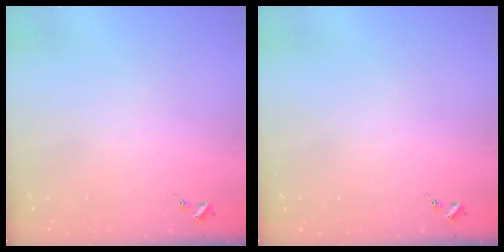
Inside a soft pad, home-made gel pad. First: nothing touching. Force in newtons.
{"total": 0.0}